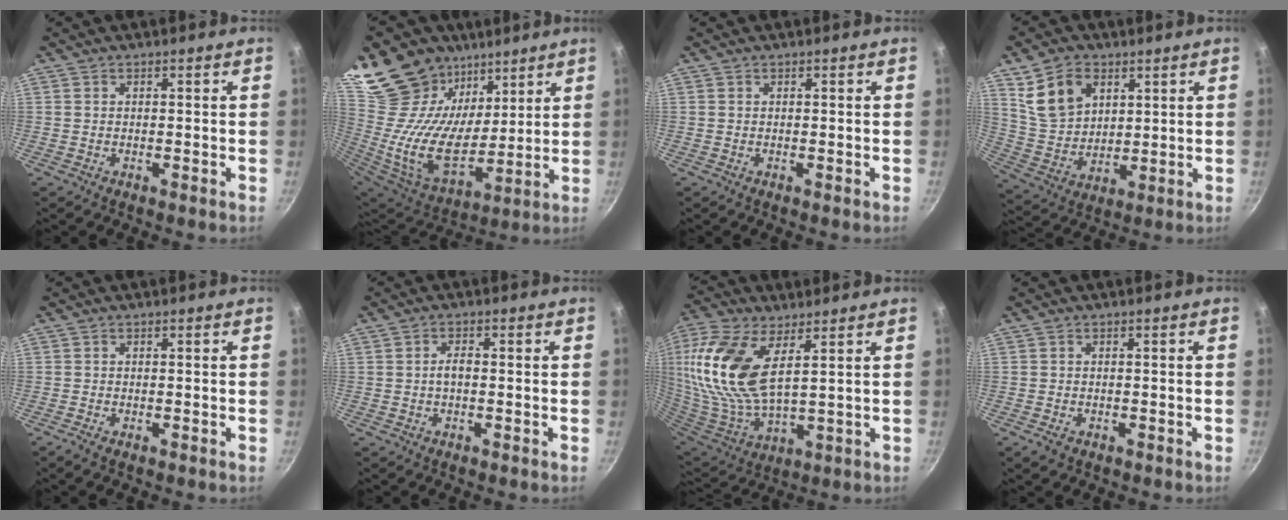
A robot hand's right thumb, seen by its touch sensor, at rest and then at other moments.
{"total": 23.6, "force": [15.2, 14.7, 10.6], "torque": [-0.193, -0.096, 0.281]}
{"total": 0.0}
{"total": 11.6, "force": [5.1, 8.1, 6.6], "torque": [-0.096, -0.019, 0.113]}
{"total": 1.0, "force": [-0.6, 0.3, 0.7], "torque": [-0.018, 0.001, -0.014]}
{"total": 2.2, "force": [-0.2, 1.1, 1.9], "torque": [-0.031, 0.011, -0.005]}
{"total": 18.6, "force": [6.3, 8.7, 15.2], "torque": [-0.314, -0.025, 0.127]}
{"total": 2.0, "force": [-0.9, 1.4, 1.1], "torque": [-0.018, 0.002, -0.012]}